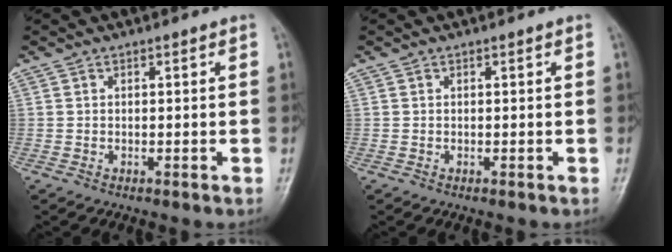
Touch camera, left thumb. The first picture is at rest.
{"total": 0.0}